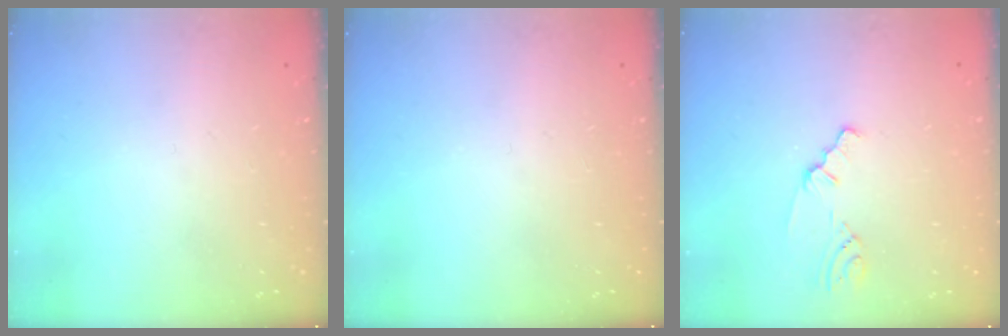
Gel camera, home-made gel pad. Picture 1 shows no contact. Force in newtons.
{"total": 0.0}
{"total": 0.8, "press": 0.8, "slide": 0.1}